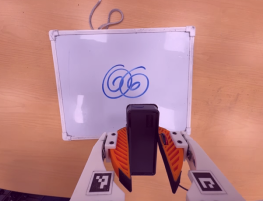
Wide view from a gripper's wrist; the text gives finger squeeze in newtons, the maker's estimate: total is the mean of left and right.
{"total": 5.0, "left": 4.3, "right": 5.7}